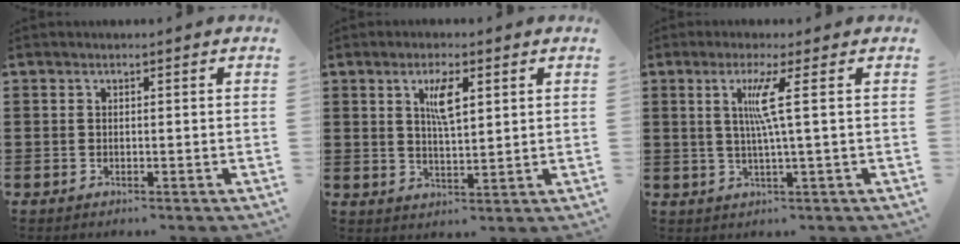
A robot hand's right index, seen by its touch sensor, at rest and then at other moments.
{"total": 4.8, "force": [1.9, 1.5, 4.1], "torque": [-0.080, 0.006, 0.029]}
{"total": 5.4, "force": [1.1, -0.9, 5.2], "torque": [-0.104, -0.006, 0.011]}